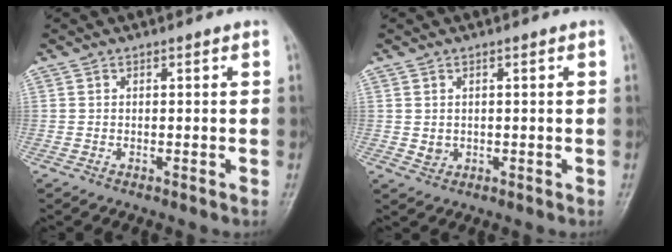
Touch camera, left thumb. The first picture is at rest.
{"total": 1.7, "force": [0.2, 1.4, 0.9], "torque": [-0.010, -0.002, 0.010]}